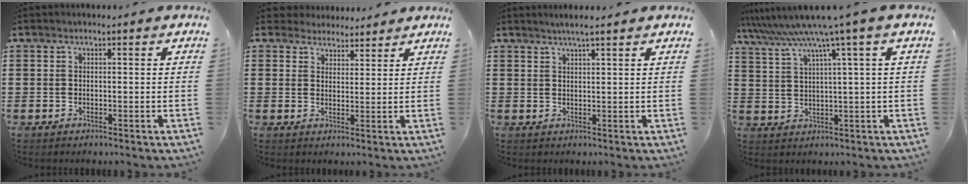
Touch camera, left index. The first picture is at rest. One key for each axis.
{"total": 3.6, "fx": 3.2, "fy": 1.8, "fz": -0.2, "tx": -0.013, "ty": 0.000, "tz": 0.060}
{"total": 2.2, "fx": 1.8, "fy": -0.2, "fz": 1.4, "tx": -0.028, "ty": 0.003, "tz": 0.032}
{"total": 6.9, "fx": 4.3, "fy": -0.7, "fz": 5.3, "tx": -0.119, "ty": -0.030, "tz": 0.068}